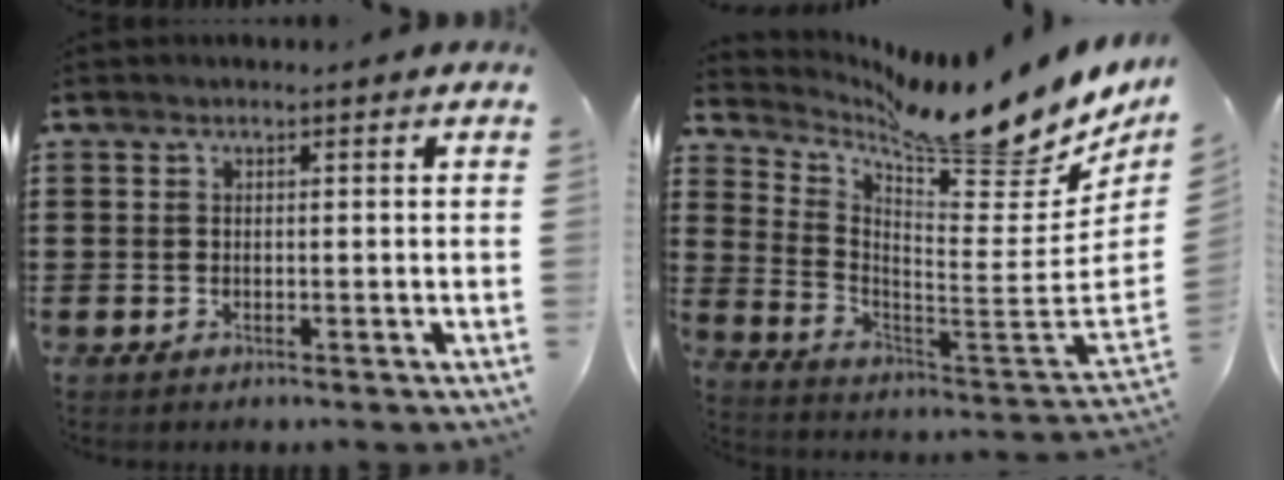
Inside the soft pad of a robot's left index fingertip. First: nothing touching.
{"total": 12.2, "force": [10.0, 2.4, 6.6], "torque": [-0.115, -0.087, 0.161]}